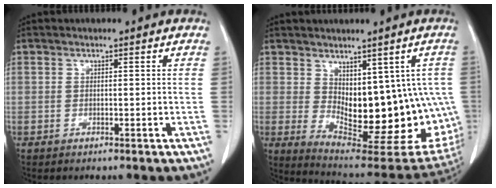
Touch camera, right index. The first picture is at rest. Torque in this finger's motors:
{"motor_torque": [1.18, -0.50, 0.45, 0.12]}